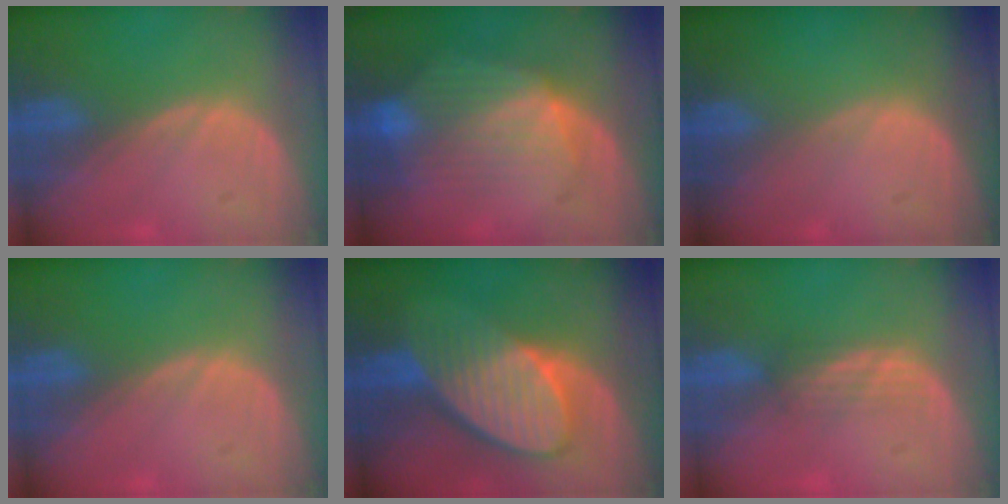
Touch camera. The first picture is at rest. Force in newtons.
{"total": 8.9, "press": 8.2, "slide": 3.4}
{"total": 0.0}
{"total": 0.0}
{"total": 9.3, "press": 8.3, "slide": 4.3}
{"total": 2.1, "press": 2.1, "slide": 0.3}